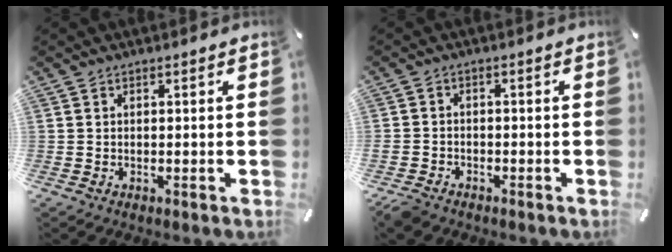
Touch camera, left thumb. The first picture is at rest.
{"total": 3.2, "force": [-2.3, 2.0, 0.8], "torque": [-0.032, 0.008, -0.052]}